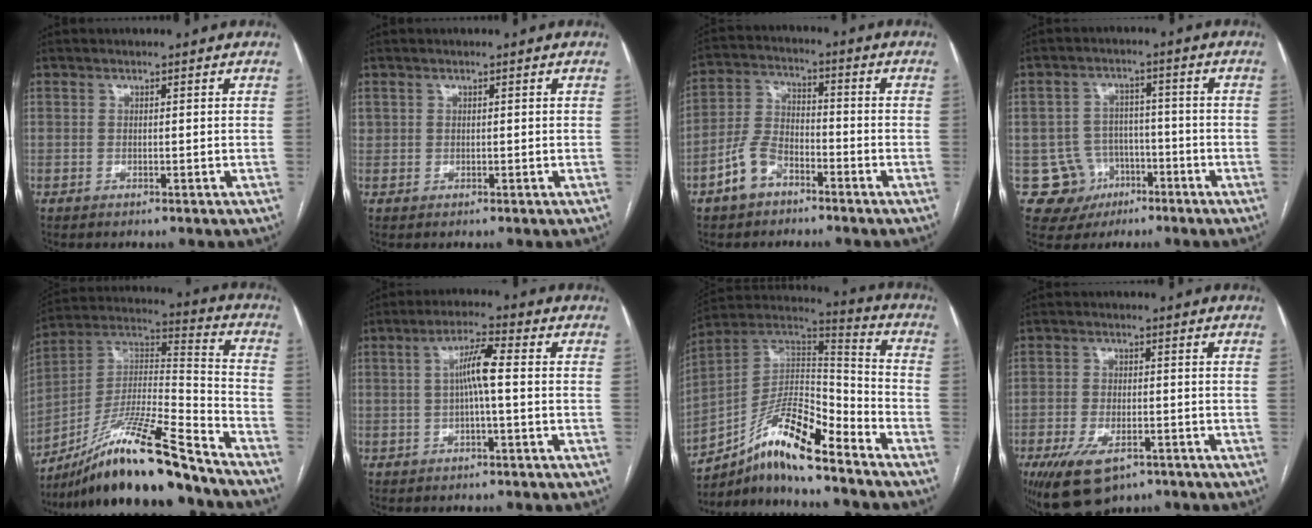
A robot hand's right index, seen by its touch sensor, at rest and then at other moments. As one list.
[{"total": 0.7, "force": [0.4, 0.6, 0.1], "torque": [0.008, 0.007, 0.005]}, {"total": 7.3, "force": [-4.3, 4.2, 4.0], "torque": [-0.097, 0.016, -0.084]}, {"total": 7.8, "force": [-3.1, 7.1, 0.5], "torque": [-0.003, 0.012, -0.038]}, {"total": 20.0, "force": [-15.8, 0.2, 12.2], "torque": [-0.229, 0.000, -0.285]}, {"total": 5.5, "force": [0.0, 0.4, 5.4], "torque": [-0.098, 0.016, 0.001]}, {"total": 16.3, "force": [-11.3, 2.8, 11.4], "torque": [-0.194, 0.027, -0.194]}, {"total": 8.8, "force": [-5.3, 4.2, 5.6], "torque": [-0.100, -0.008, -0.082]}]